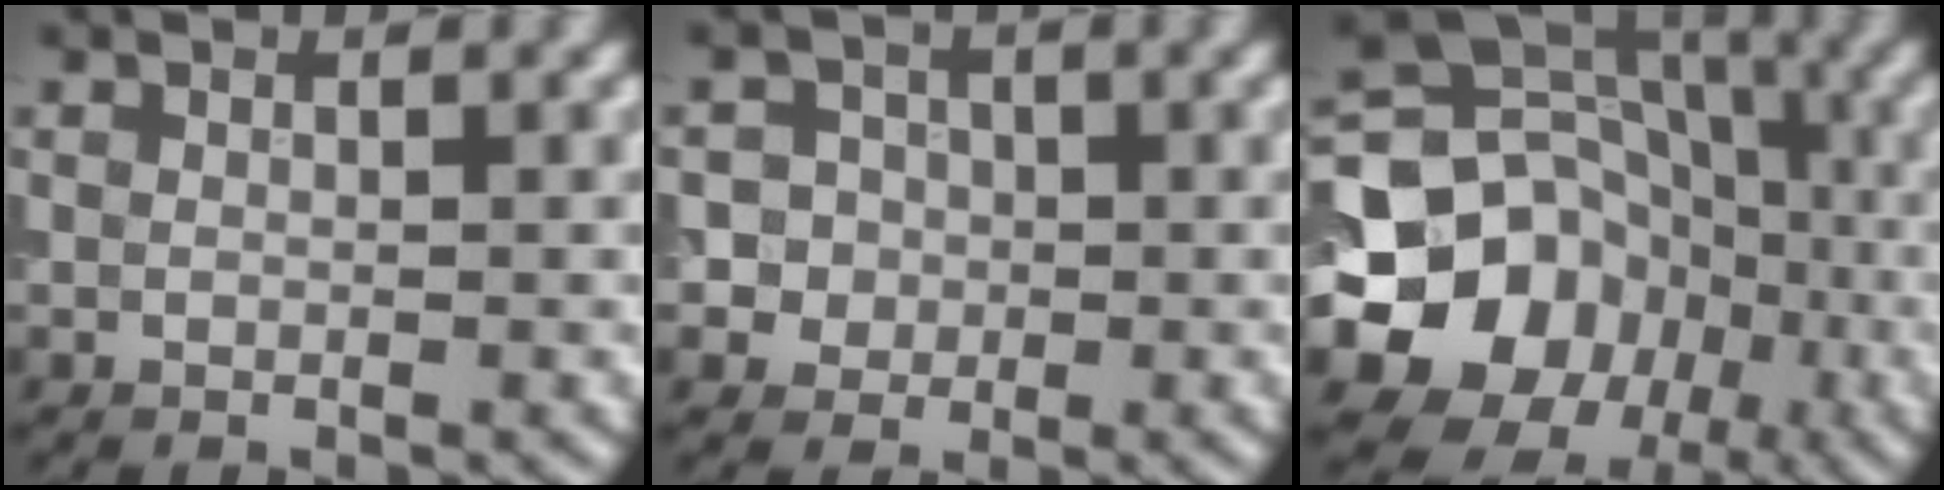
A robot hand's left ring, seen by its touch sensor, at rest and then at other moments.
{"total": 4.7, "force": [0.0, 4.6, 1.2], "torque": [0.005, 0.027, -0.016]}
{"total": 16.3, "force": [-4.2, 14.4, 6.4], "torque": [-0.122, -0.013, -0.100]}